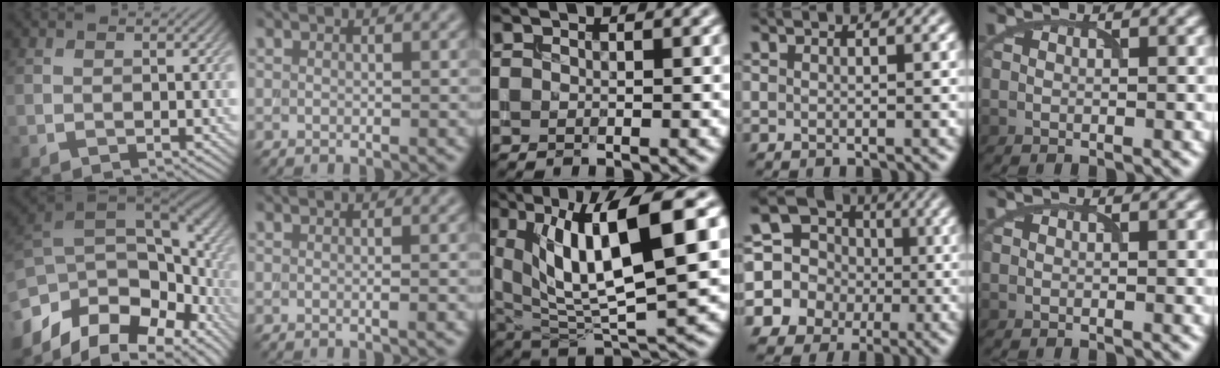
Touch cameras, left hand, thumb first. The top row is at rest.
{"thumb": {"total": 15.2, "force": [-5.1, 9.5, 10.8], "torque": [-0.249, -0.012, -0.076]}, "index": {"total": 1.4, "force": [0.0, 0.5, 1.3], "torque": [-0.009, -0.002, -0.006]}, "middle": {"total": 12.3, "force": [4.1, 3.4, 11.1], "torque": [-0.181, 0.005, 0.074]}, "ring": {"total": 13.7, "force": [-1.8, 13.0, 3.7], "torque": [-0.107, -0.005, -0.060]}}